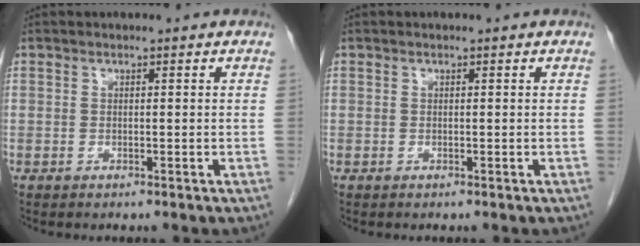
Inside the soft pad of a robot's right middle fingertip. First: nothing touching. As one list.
[{"total": 0.0}]